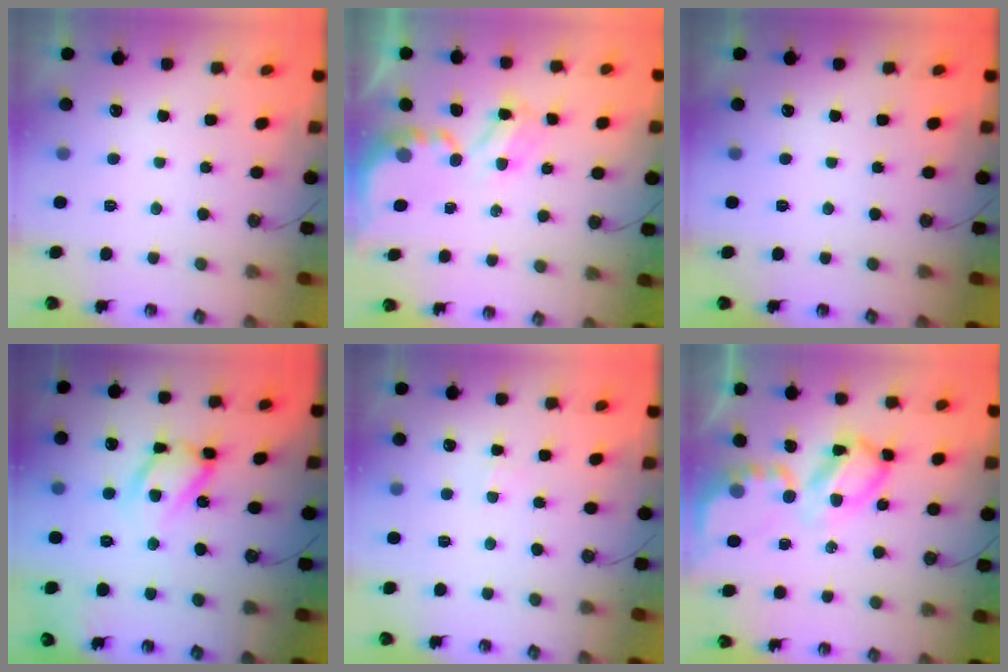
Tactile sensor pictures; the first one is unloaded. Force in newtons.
{"total": 3.7, "press": 3.7, "slide": 0.2}
{"total": 0.0}
{"total": 15.5, "press": 15.5, "slide": 1.4}
{"total": 1.6, "press": 1.6, "slide": 0.3}
{"total": 13.2, "press": 13.1, "slide": 1.2}